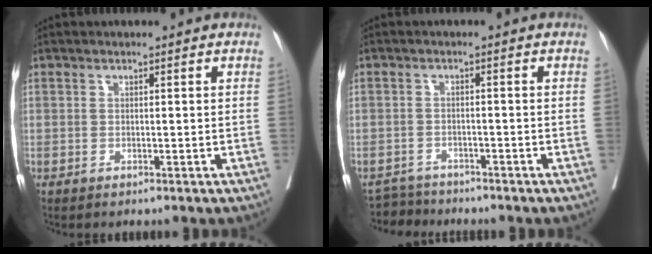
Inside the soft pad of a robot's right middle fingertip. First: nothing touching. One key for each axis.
{"total": 3.7, "fx": -3.5, "fy": 0.6, "fz": -0.9, "tx": 0.019, "ty": -0.007, "tz": -0.061}